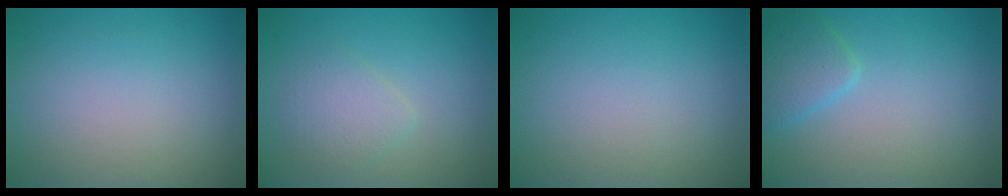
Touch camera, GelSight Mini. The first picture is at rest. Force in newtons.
{"total": 2.3, "press": 2.3, "slide": 0.1}
{"total": 0.0}
{"total": 2.6, "press": 2.6, "slide": 0.1}